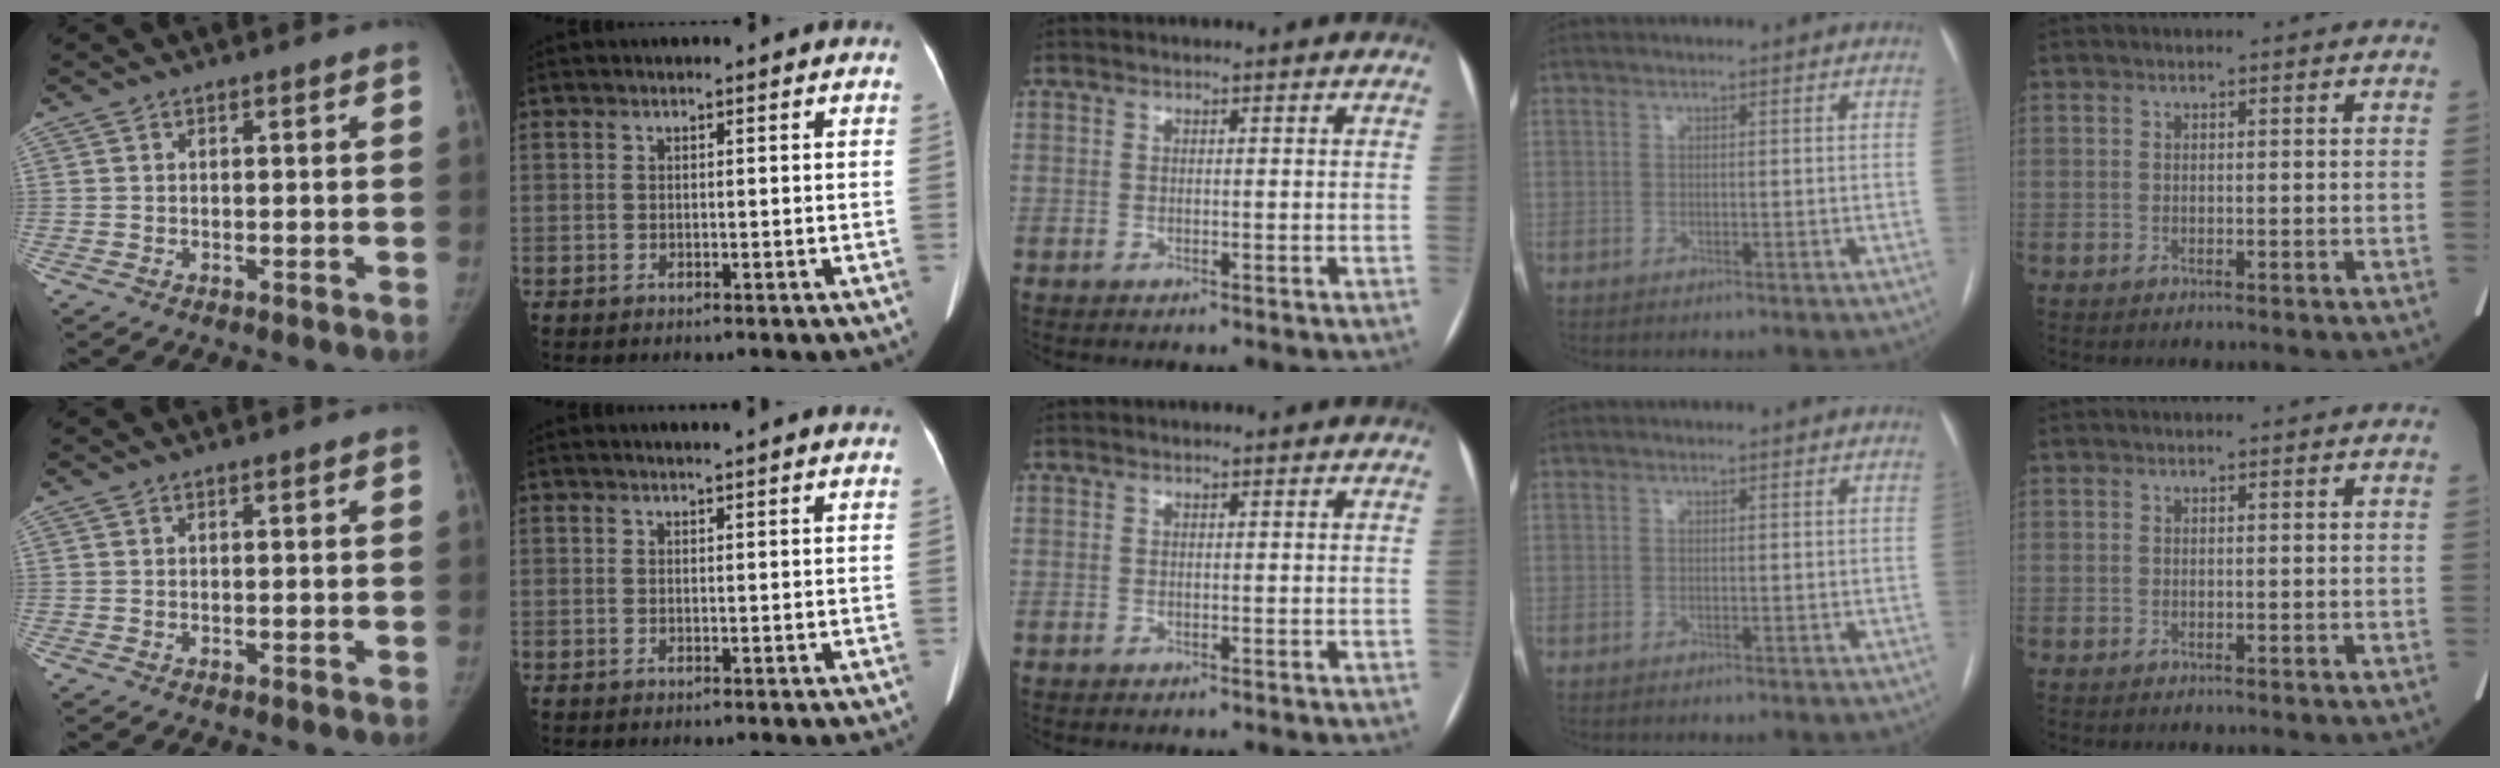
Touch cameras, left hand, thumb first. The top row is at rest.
{"index": {"total": 4.3, "force": [4.1, -0.1, 1.4], "torque": [-0.020, 0.013, 0.040]}}